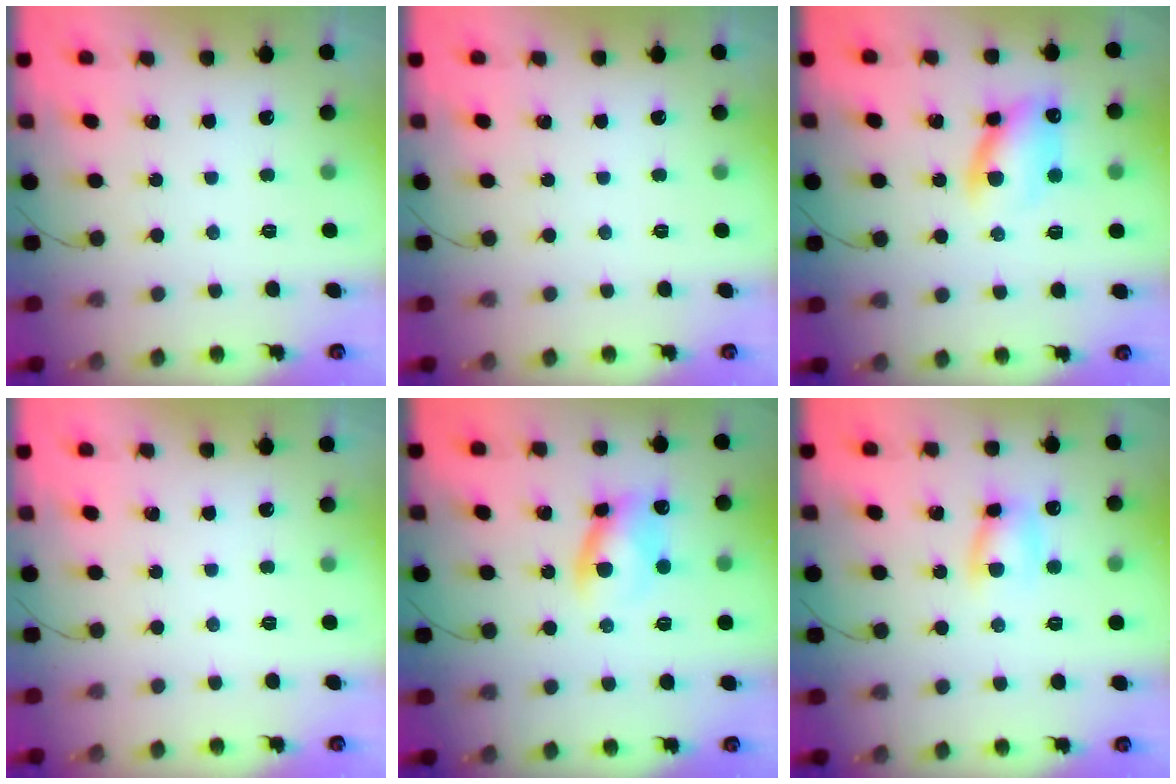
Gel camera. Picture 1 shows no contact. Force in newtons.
{"total": 0.0}
{"total": 11.7, "press": 11.6, "slide": 1.8}
{"total": 0.0}
{"total": 9.4, "press": 9.4, "slide": 0.7}
{"total": 6.7, "press": 6.7, "slide": 0.6}